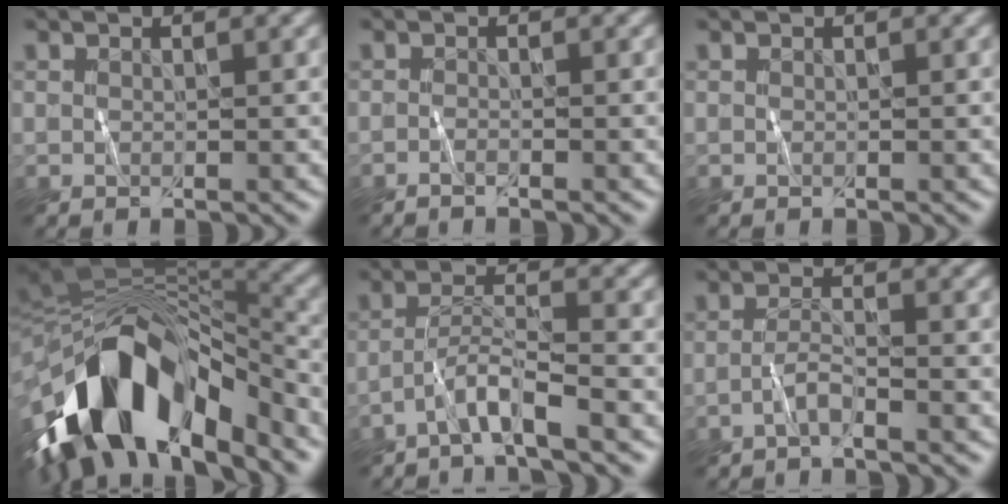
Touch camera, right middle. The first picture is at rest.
{"total": 1.0, "force": [-0.9, -0.1, 0.4], "torque": [-0.010, 0.003, -0.018]}
{"total": 0.0}
{"total": 14.5, "force": [-7.7, 6.9, 10.1], "torque": [-0.177, 0.018, -0.128]}
{"total": 3.1, "force": [-2.3, 0.0, 2.2], "torque": [-0.037, 0.015, -0.051]}
{"total": 1.7, "force": [-1.1, 0.1, 1.3], "torque": [-0.024, 0.007, -0.028]}